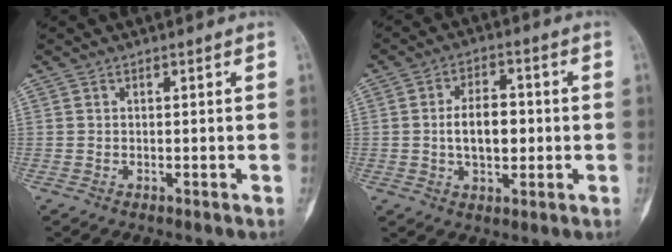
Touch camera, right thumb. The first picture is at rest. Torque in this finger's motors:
{"motor_torque": [1.15, 1.07, 0.59, -0.55, 0.40]}